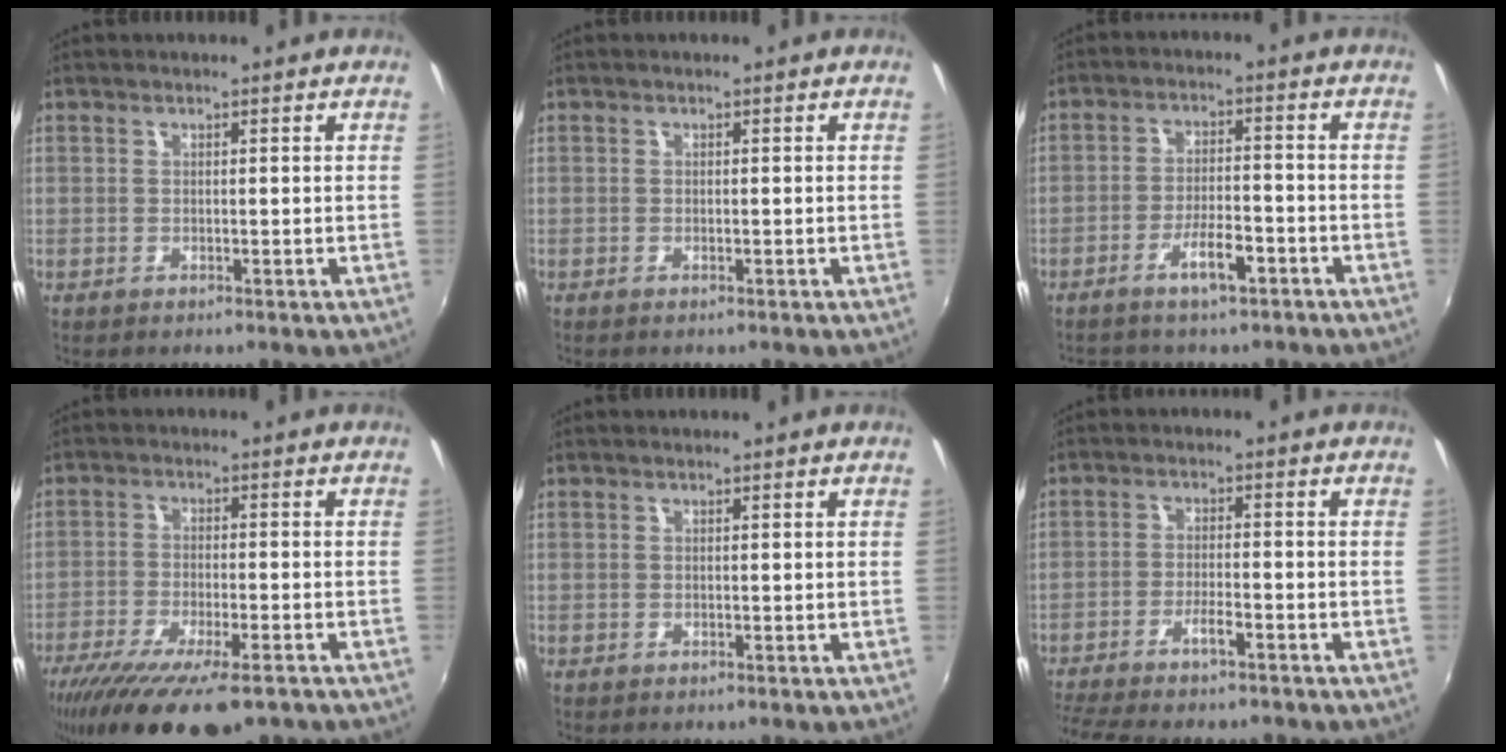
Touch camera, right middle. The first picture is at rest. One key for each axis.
{"total": 0.5, "fx": -0.4, "fy": 0.1, "fz": 0.3, "tx": -0.004, "ty": 0.000, "tz": -0.008}
{"total": 5.8, "fx": -4.1, "fy": 1.9, "fz": 3.6, "tx": -0.075, "ty": 0.006, "tz": -0.065}
{"total": 17.0, "fx": -12.2, "fy": 4.5, "fz": 10.9, "tx": -0.216, "ty": -0.060, "tz": -0.197}
{"total": 0.0}
{"total": 9.5, "fx": -8.1, "fy": 1.1, "fz": 4.8, "tx": -0.115, "ty": -0.012, "tz": -0.135}